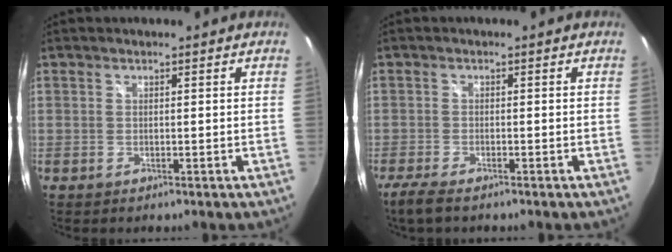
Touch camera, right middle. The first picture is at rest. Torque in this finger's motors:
{"motor_torque": [0.40, -0.46, 0.16, 0.04]}